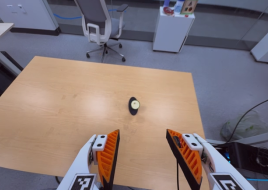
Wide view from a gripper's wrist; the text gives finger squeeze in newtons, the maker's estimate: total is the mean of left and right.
{"total": 0.0}